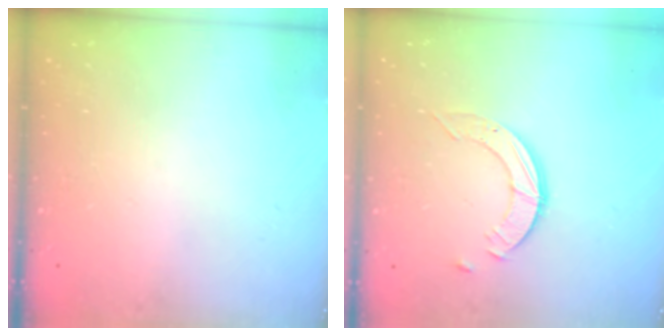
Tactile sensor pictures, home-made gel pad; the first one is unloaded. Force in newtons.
{"total": 3.5, "press": 3.5, "slide": 0.2}